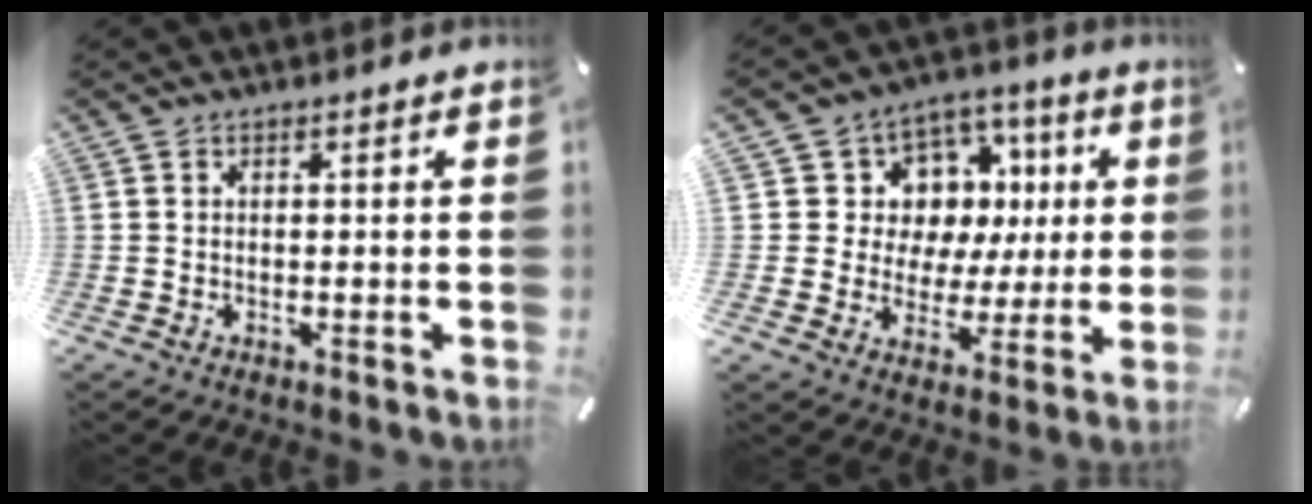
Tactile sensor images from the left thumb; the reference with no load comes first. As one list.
[{"total": 10.6, "force": [1.7, 10.3, 2.1], "torque": [-0.023, -0.028, 0.036]}]